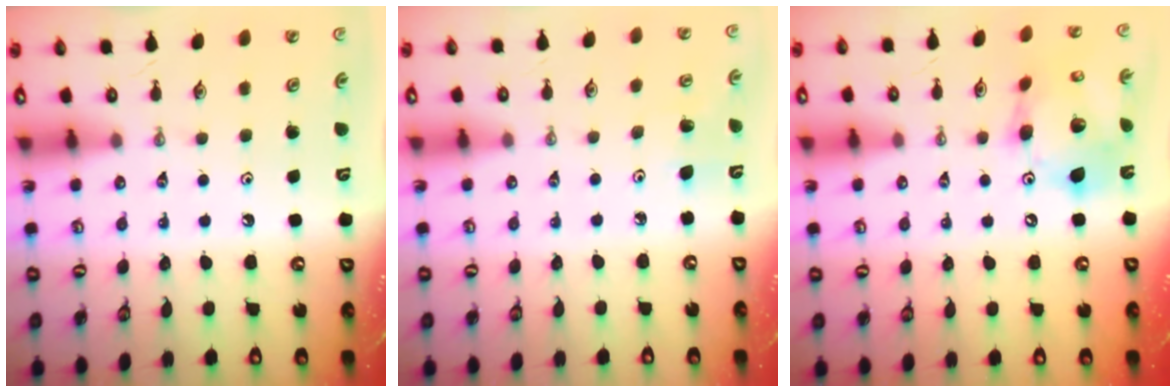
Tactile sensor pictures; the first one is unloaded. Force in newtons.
{"total": 4.7, "press": 4.6, "slide": 1.0}
{"total": 16.0, "press": 15.8, "slide": 2.0}